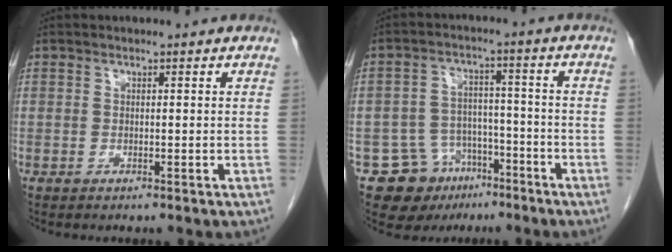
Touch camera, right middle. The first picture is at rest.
{"total": 9.4, "force": [-5.7, 7.1, 2.3], "torque": [-0.040, 0.026, -0.083]}